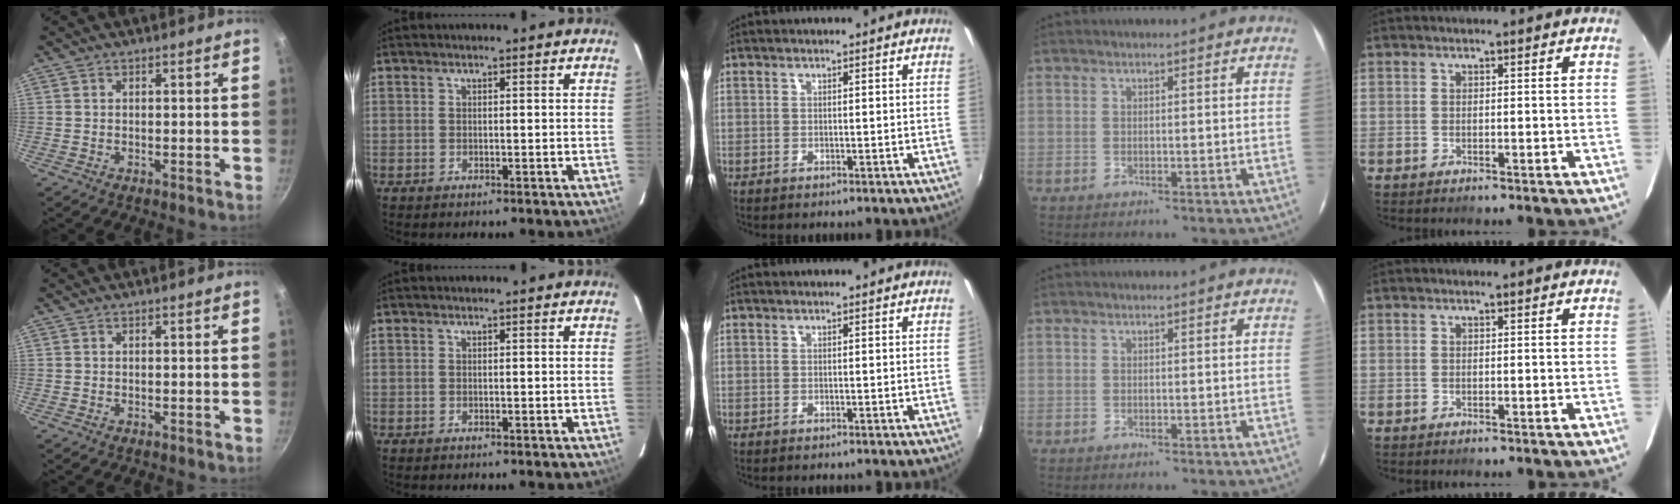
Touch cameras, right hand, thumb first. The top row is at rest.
{}